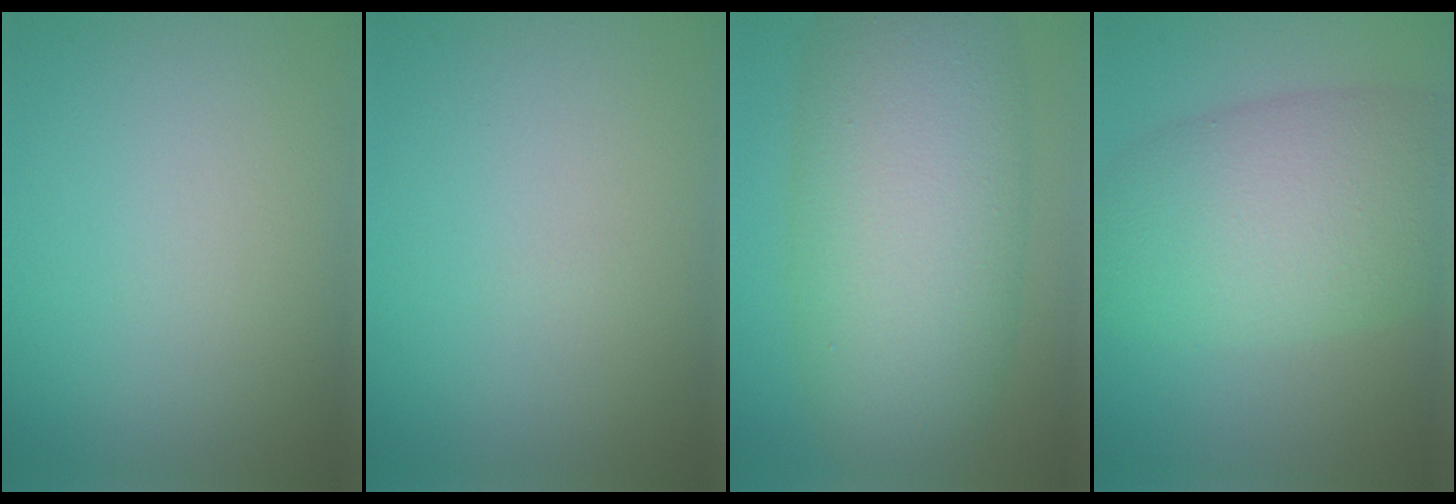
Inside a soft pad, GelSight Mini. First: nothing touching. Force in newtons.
{"total": 0.0}
{"total": 13.3, "press": 13.3, "slide": 0.0}
{"total": 9.2, "press": 9.2, "slide": 0.3}